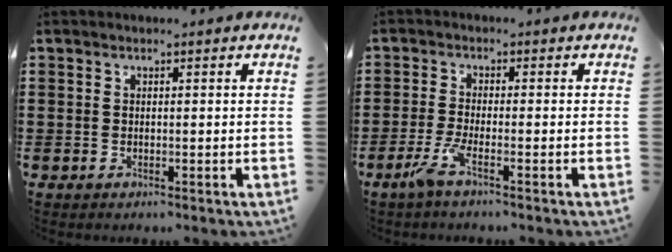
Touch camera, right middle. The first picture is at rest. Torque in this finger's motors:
{"motor_torque": [0.86, -0.64, 0.29, 0.06]}